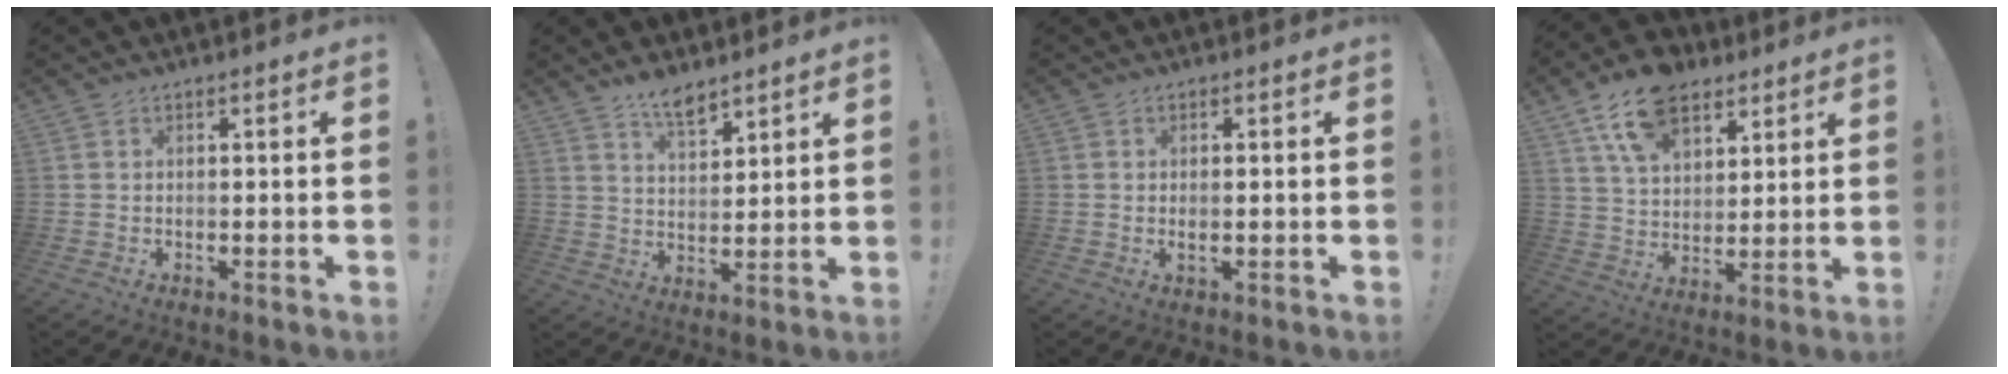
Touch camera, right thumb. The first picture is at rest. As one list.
[{"total": 7.1, "force": [5.8, 2.4, 3.3], "torque": [-0.057, -0.035, 0.105]}, {"total": 1.5, "force": [0.0, 0.3, 1.4], "torque": [-0.025, -0.001, 0.000]}, {"total": 14.4, "force": [8.8, 8.9, 7.2], "torque": [-0.120, -0.042, 0.163]}]